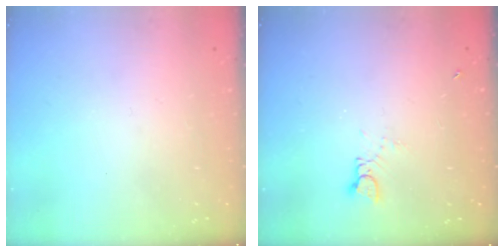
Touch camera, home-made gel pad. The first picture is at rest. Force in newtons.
{"total": 1.2, "press": 1.1, "slide": 0.1}